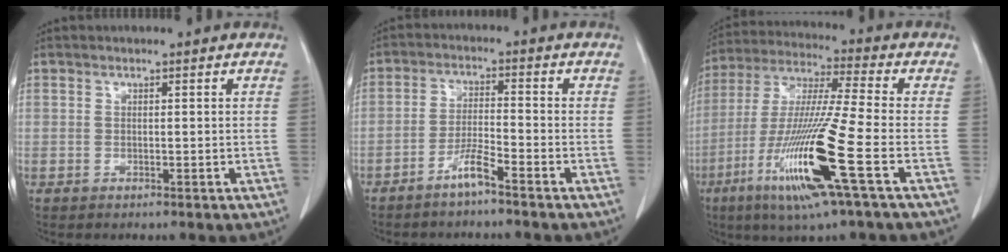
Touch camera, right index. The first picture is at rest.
{"total": 4.3, "force": [-3.2, -0.2, 2.8], "torque": [-0.058, 0.000, -0.066]}
{"total": 17.6, "force": [-6.7, -0.7, 16.2], "torque": [-0.341, -0.031, -0.131]}